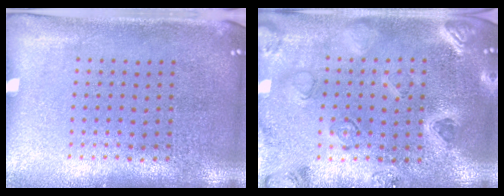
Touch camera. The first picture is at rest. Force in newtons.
{"total": 1.1, "press": 1.1, "slide": 0.3}